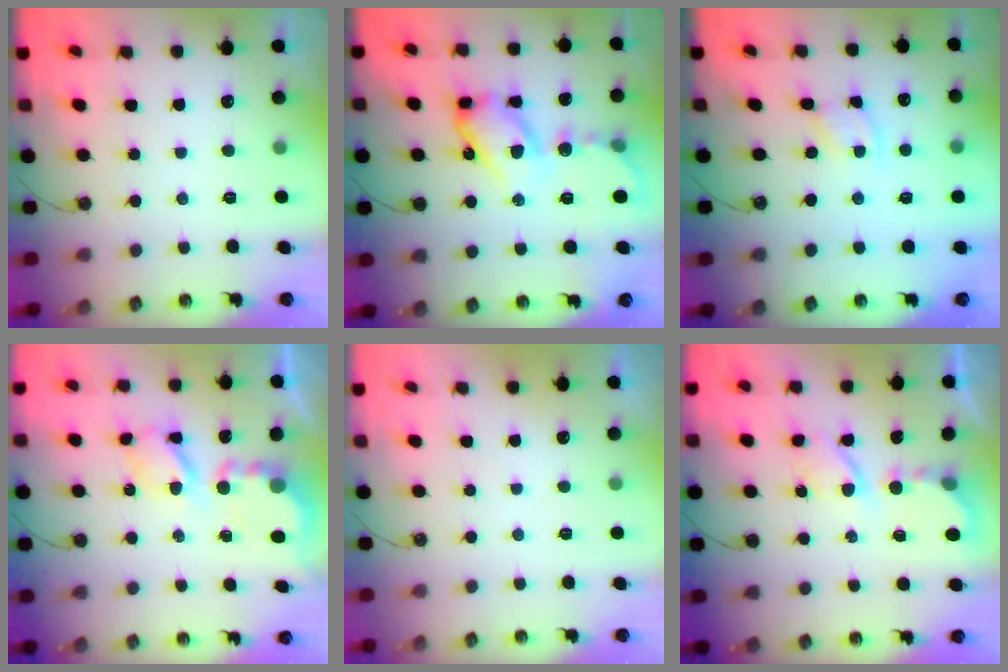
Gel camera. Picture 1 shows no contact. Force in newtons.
{"total": 14.8, "press": 14.7, "slide": 1.6}
{"total": 2.5, "press": 2.4, "slide": 0.3}
{"total": 6.8, "press": 6.8, "slide": 0.3}
{"total": 0.0}
{"total": 6.2, "press": 6.2, "slide": 0.5}